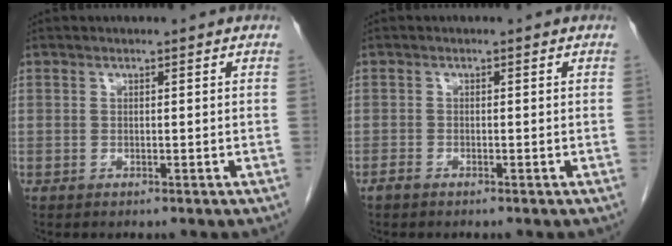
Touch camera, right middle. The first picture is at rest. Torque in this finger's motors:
{"motor_torque": [0.15, -0.05, 0.02, 0.02]}